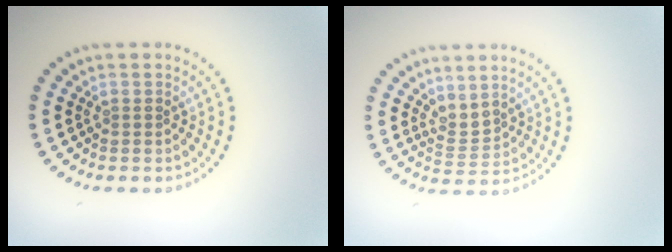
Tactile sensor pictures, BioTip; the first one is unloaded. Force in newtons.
{"total": 2.0, "press": 1.4, "slide": 1.4}